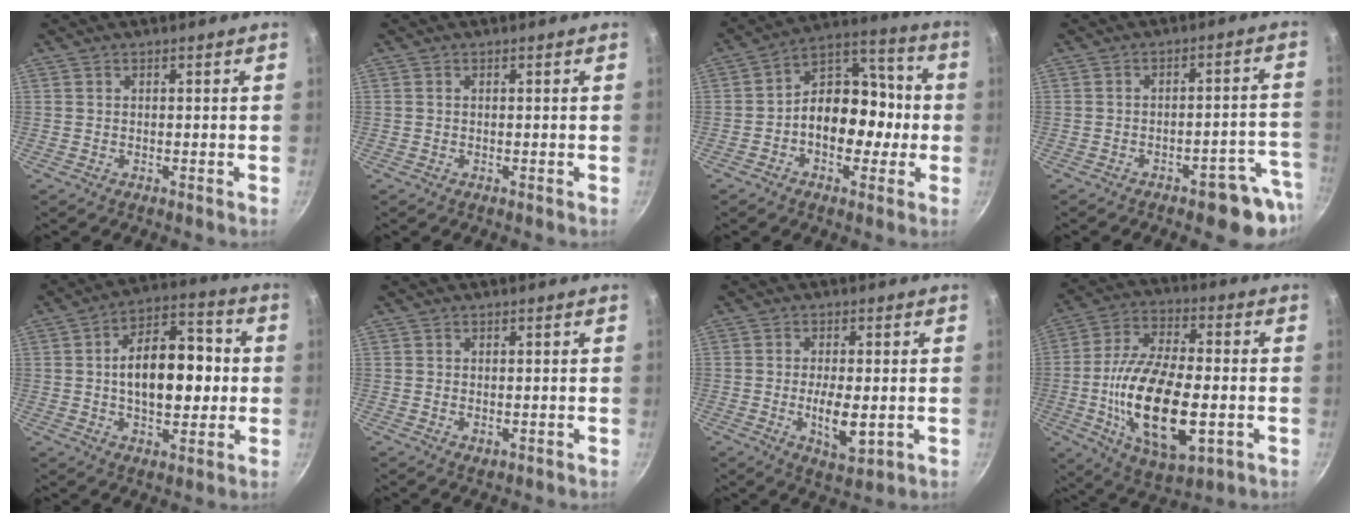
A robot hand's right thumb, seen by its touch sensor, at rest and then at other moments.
{"total": 0.0}
{"total": 14.8, "force": [-1.8, 9.8, 11.0], "torque": [-0.129, 0.046, -0.036]}
{"total": 10.7, "force": [-6.1, 3.4, 8.2], "torque": [-0.082, 0.049, -0.072]}
{"total": 16.2, "force": [0.4, 8.9, 13.5], "torque": [-0.180, 0.025, 0.001]}
{"total": 1.3, "force": [-0.2, 0.9, 0.9], "torque": [-0.015, -0.003, 0.001]}
{"total": 7.3, "force": [-1.2, 3.0, 6.5], "torque": [-0.107, -0.012, -0.014]}
{"total": 22.1, "force": [-4.0, 10.1, 19.2], "torque": [-0.358, 0.006, -0.060]}